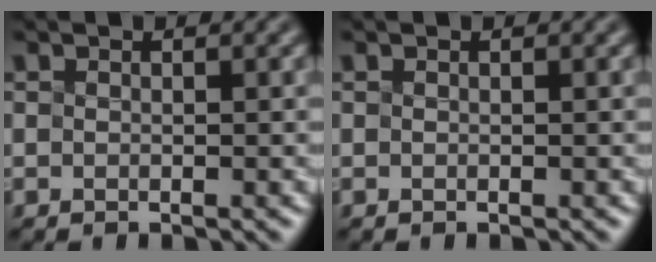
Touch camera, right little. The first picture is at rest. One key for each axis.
{"total": 0.0}